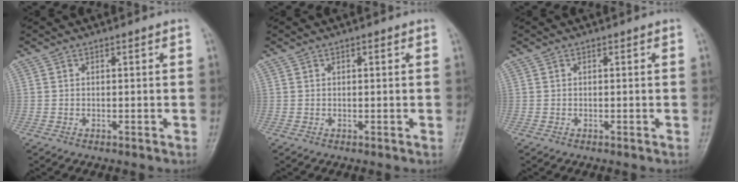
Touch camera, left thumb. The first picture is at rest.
{"total": 0.7, "force": [0.3, 0.2, 0.5], "torque": [-0.010, 0.000, 0.004]}
{"total": 0.0}